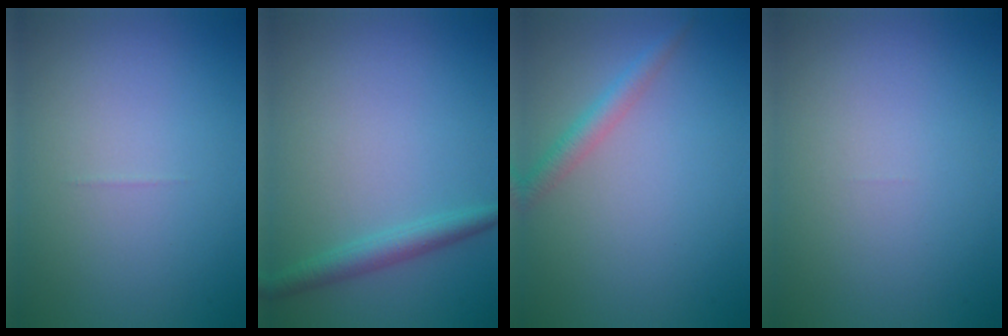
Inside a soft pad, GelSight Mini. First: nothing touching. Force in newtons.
{"total": 2.3, "press": 2.3, "slide": 0.1}
{"total": 2.0, "press": 2.0, "slide": 0.0}
{"total": 0.0}